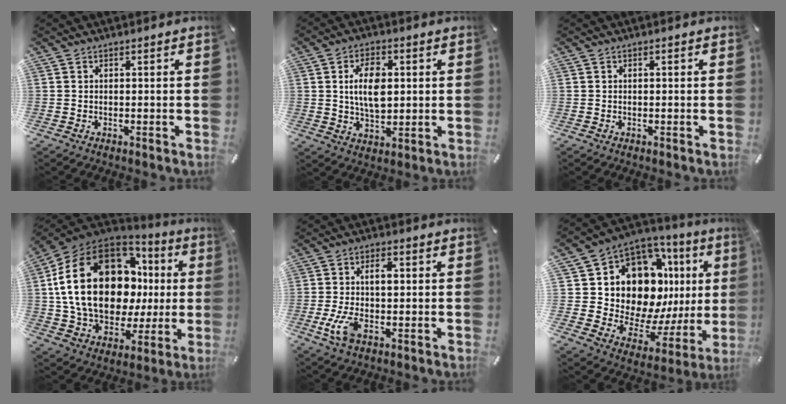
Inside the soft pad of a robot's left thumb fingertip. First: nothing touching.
{"total": 9.5, "force": [1.5, 5.9, 7.3], "torque": [-0.144, -0.002, 0.020]}
{"total": 0.5, "force": [-0.1, 0.3, 0.4], "torque": [-0.008, -0.001, -0.002]}
{"total": 26.2, "force": [5.8, 17.3, 18.8], "torque": [-0.370, -0.025, 0.119]}
{"total": 8.5, "force": [-0.4, 4.5, 7.1], "torque": [-0.145, -0.005, -0.015]}
{"total": 15.7, "force": [7.1, 10.9, 8.9], "torque": [-0.138, -0.082, 0.135]}